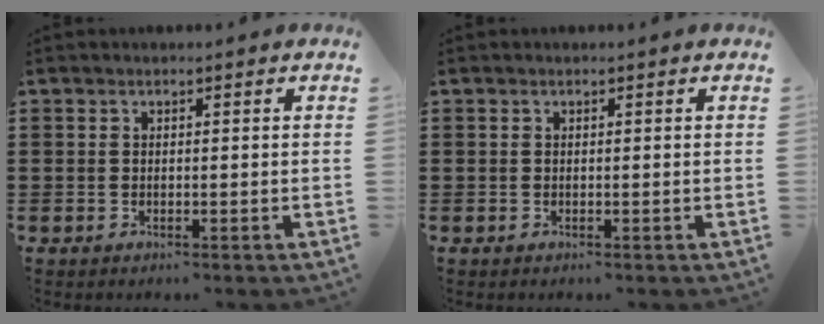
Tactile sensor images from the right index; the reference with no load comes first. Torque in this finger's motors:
{"motor_torque": [-0.33, 0.01, 0.00, -0.01]}